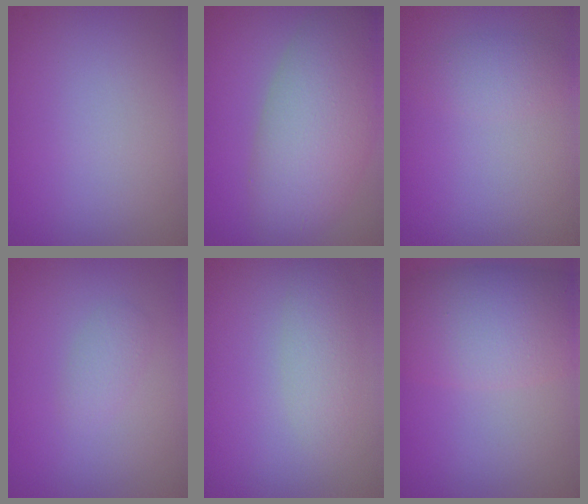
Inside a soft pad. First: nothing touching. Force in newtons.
{"total": 8.2, "press": 8.2, "slide": 0.5}
{"total": 1.8, "press": 1.8, "slide": 0.1}
{"total": 1.2, "press": 1.2, "slide": 0.0}
{"total": 2.1, "press": 2.1, "slide": 0.1}
{"total": 7.3, "press": 7.3, "slide": 0.7}